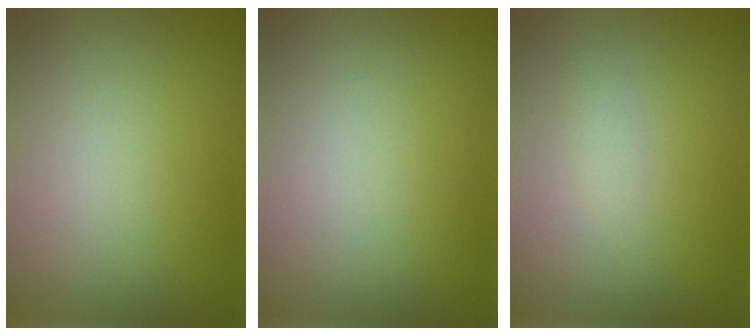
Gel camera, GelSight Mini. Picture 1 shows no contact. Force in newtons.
{"total": 0.0}
{"total": 0.8, "press": 0.8, "slide": 0.1}